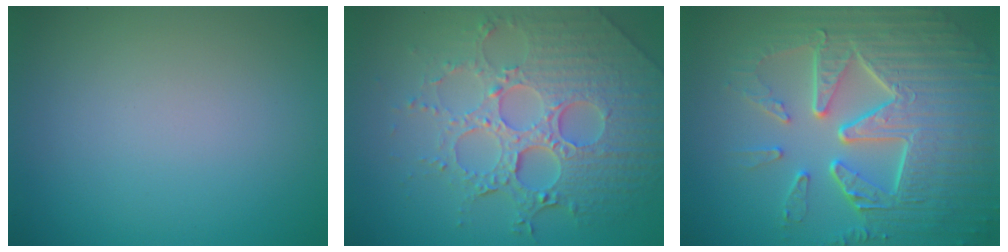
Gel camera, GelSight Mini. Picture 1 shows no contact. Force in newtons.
{"total": 8.2, "press": 6.0, "slide": 5.6}
{"total": 9.8, "press": 6.6, "slide": 7.2}